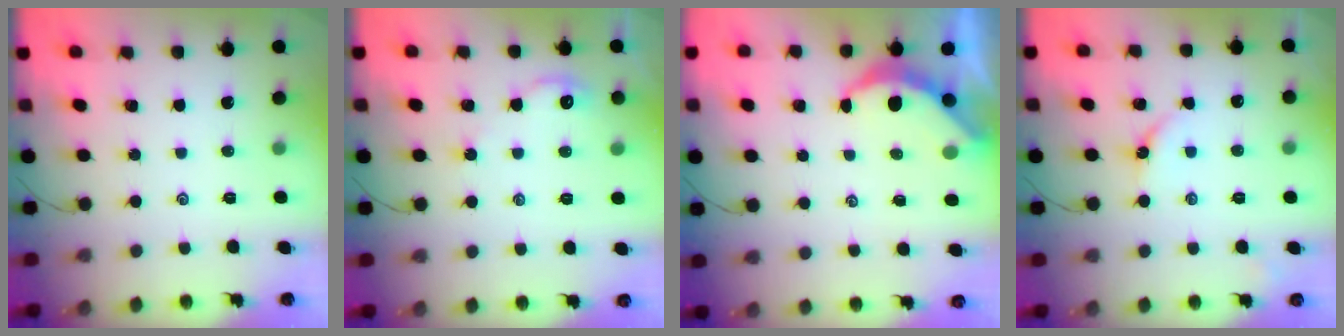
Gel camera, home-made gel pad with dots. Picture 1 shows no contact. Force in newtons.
{"total": 3.1, "press": 3.0, "slide": 0.5}
{"total": 5.0, "press": 5.0, "slide": 0.2}
{"total": 5.1, "press": 5.0, "slide": 0.8}